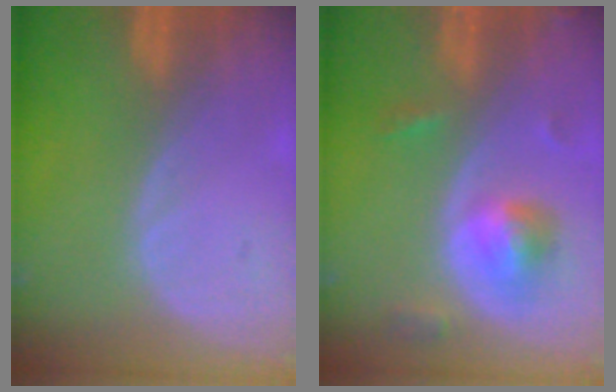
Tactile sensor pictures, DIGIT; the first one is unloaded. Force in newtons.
{"total": 5.5, "press": 5.2, "slide": 1.8}